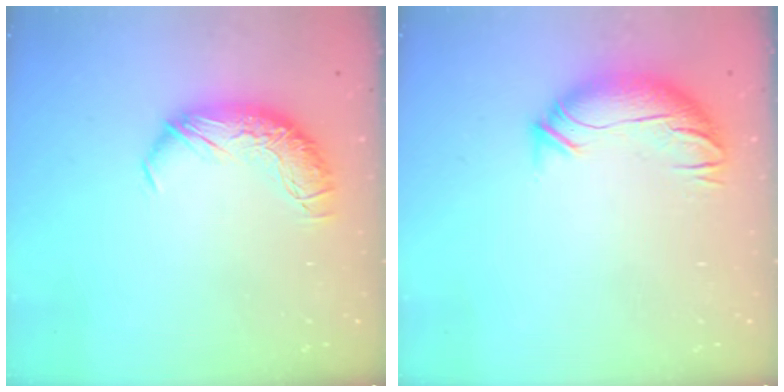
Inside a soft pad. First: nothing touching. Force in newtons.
{"total": 3.6, "press": 2.6, "slide": 2.5}